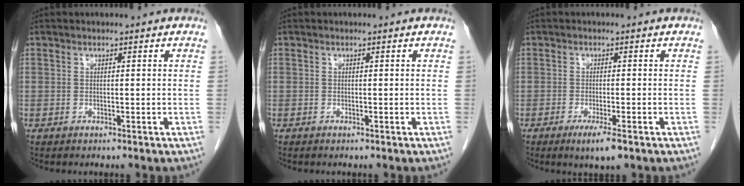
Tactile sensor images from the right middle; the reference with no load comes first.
{"total": 0.0}
{"total": 4.0, "force": [-2.3, 0.4, 3.2], "torque": [-0.055, -0.011, -0.037]}